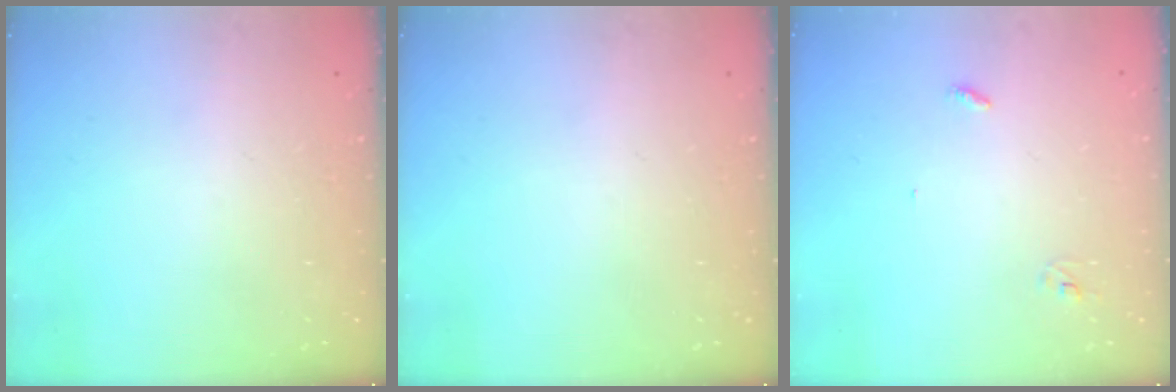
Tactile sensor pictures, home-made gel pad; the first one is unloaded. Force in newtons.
{"total": 0.0}
{"total": 2.8, "press": 2.8, "slide": 0.2}